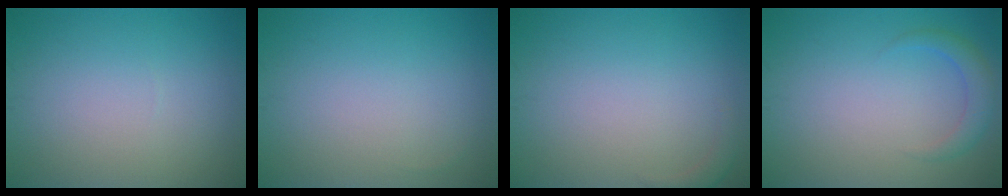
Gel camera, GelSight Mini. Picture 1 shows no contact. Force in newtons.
{"total": 0.0}
{"total": 1.0, "press": 1.0, "slide": 0.2}
{"total": 2.1, "press": 2.1, "slide": 0.2}